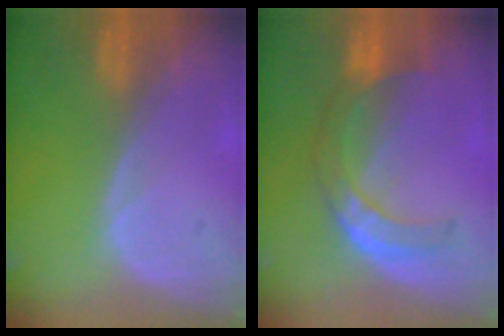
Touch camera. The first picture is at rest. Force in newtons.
{"total": 7.7, "press": 6.6, "slide": 4.0}